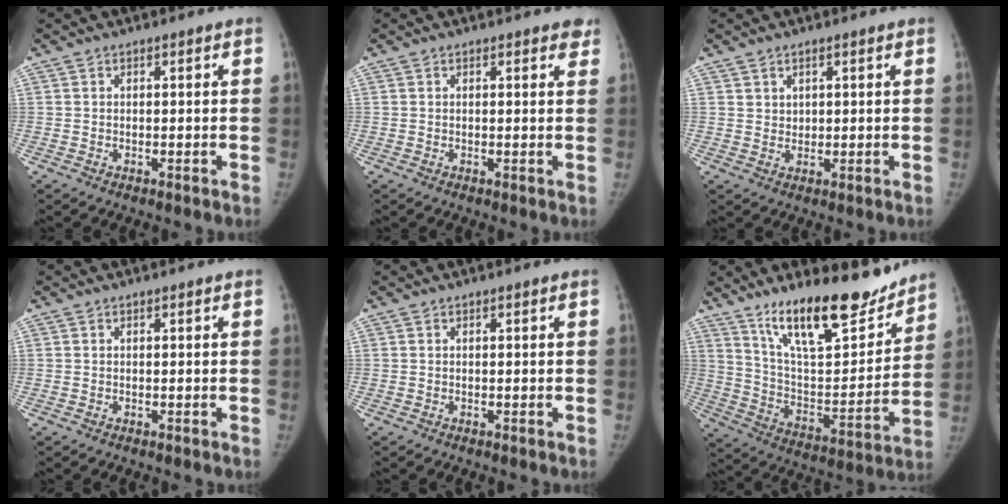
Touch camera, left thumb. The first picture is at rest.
{"total": 2.0, "force": [1.5, 0.8, 1.0], "torque": [0.007, -0.003, 0.011]}
{"total": 1.8, "force": [1.2, 1.3, 0.2], "torque": [0.012, -0.008, 0.017]}
{"total": 0.0}
{"total": 0.0}
{"total": 21.9, "force": [16.5, 6.7, 12.8], "torque": [-0.160, -0.096, 0.277]}